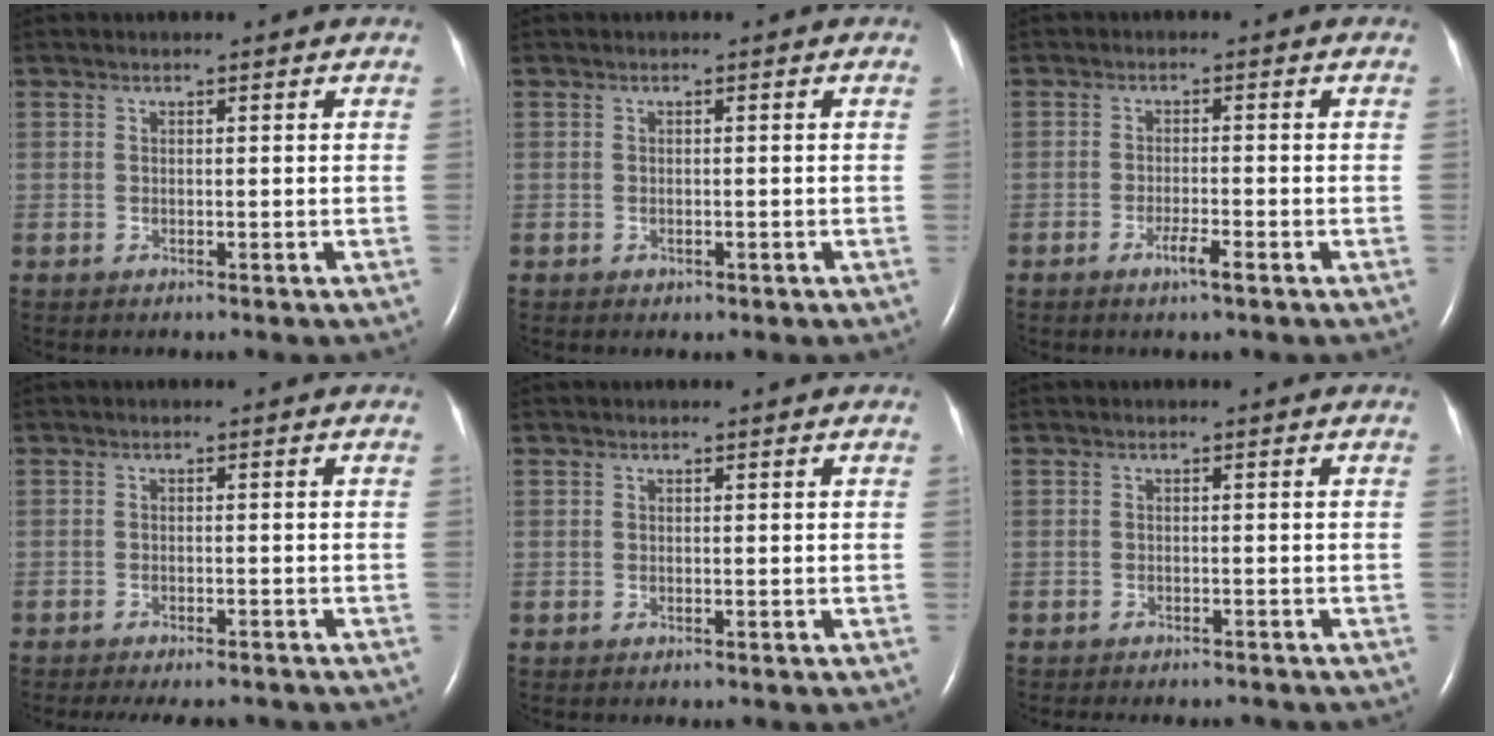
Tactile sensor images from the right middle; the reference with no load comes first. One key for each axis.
{"total": 0.7, "fx": -0.3, "fy": 0.5, "fz": 0.4, "tx": -0.005, "ty": 0.000, "tz": 0.000}
{"total": 2.7, "fx": -1.6, "fy": 0.1, "fz": 2.1, "tx": -0.039, "ty": -0.003, "tz": -0.028}
{"total": 7.7, "fx": -6.8, "fy": 2.1, "fz": 3.0, "tx": -0.037, "ty": -0.011, "tz": -0.085}
{"total": 0.0}
{"total": 6.0, "fx": -5.5, "fy": 1.6, "fz": 2.0, "tx": -0.022, "ty": -0.006, "tz": -0.067}